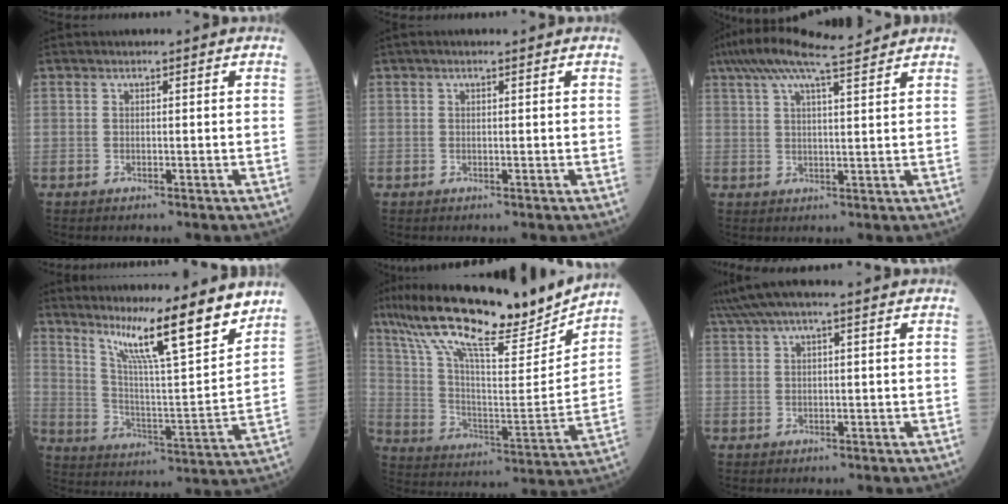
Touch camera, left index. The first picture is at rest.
{"total": 1.1, "force": [0.8, 0.2, 0.7], "torque": [-0.015, 0.013, 0.011]}
{"total": 11.6, "force": [9.8, 0.4, 6.2], "torque": [-0.118, 0.033, 0.150]}
{"total": 14.8, "force": [11.8, 0.3, 8.9], "torque": [-0.148, -0.014, 0.194]}
{"total": 21.4, "force": [18.4, 2.9, 10.5], "torque": [-0.199, -0.004, 0.300]}
{"total": 5.9, "force": [4.2, 0.4, 4.1], "torque": [-0.081, 0.046, 0.075]}